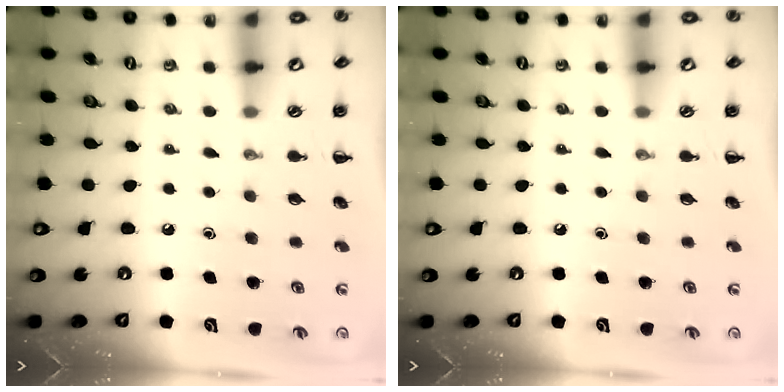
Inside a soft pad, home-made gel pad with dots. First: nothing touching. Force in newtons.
{"total": 0.0}